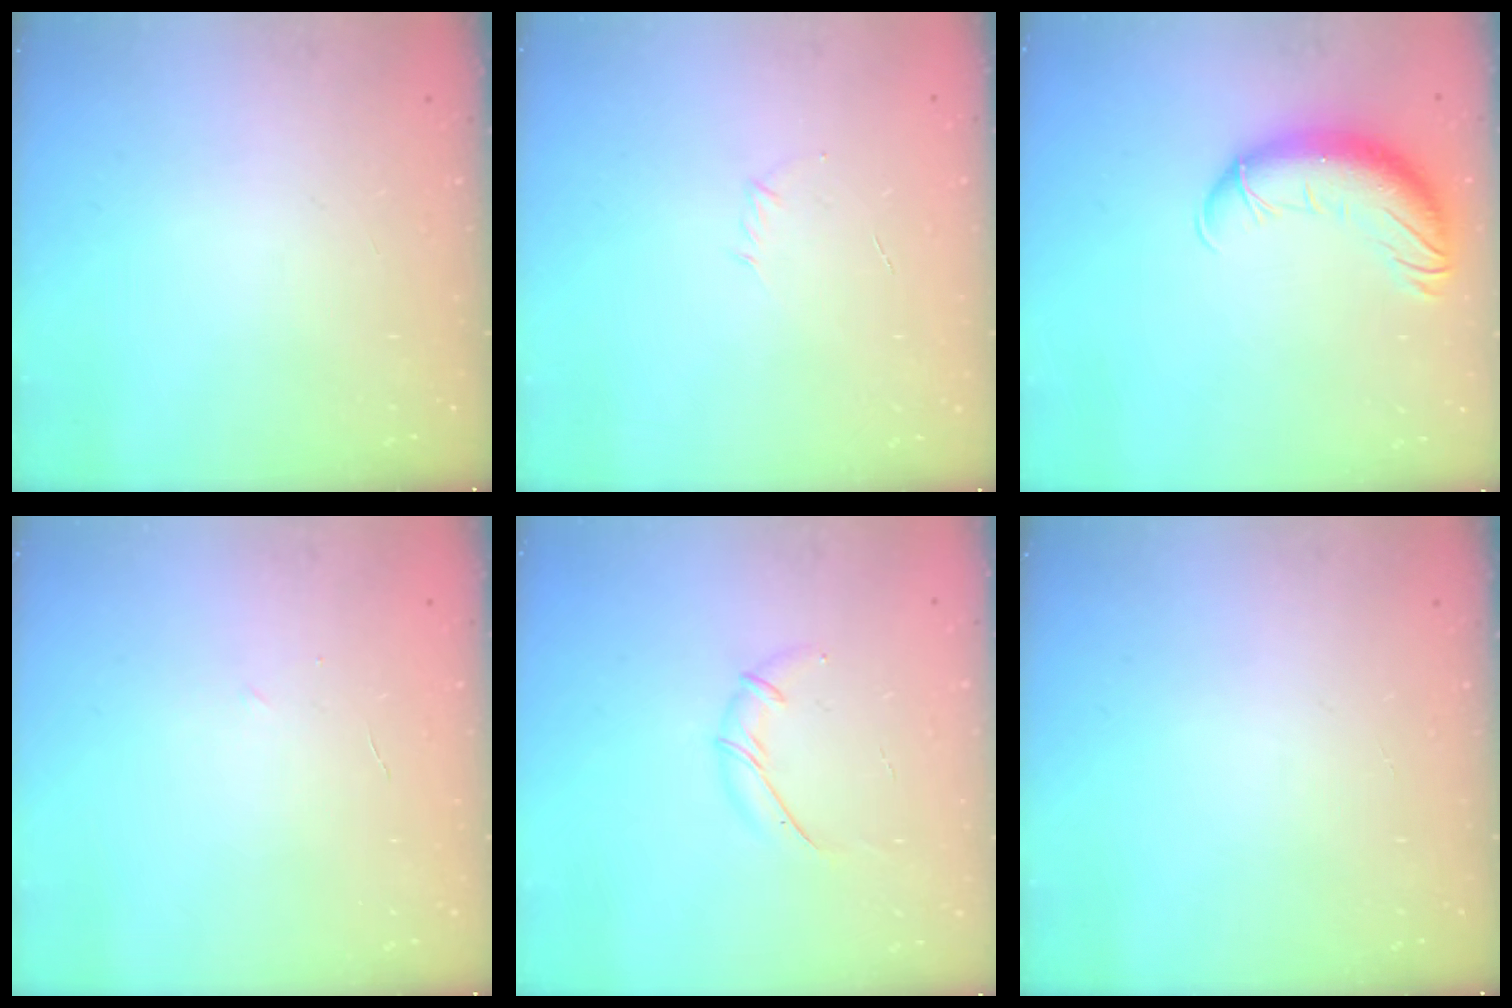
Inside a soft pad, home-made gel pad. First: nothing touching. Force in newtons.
{"total": 2.8, "press": 2.7, "slide": 0.8}
{"total": 13.6, "press": 13.1, "slide": 3.6}
{"total": 2.2, "press": 2.1, "slide": 0.6}
{"total": 6.3, "press": 6.2, "slide": 1.2}
{"total": 0.0}